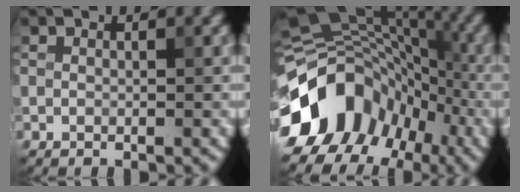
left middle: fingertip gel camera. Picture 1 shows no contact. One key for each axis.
{"total": 13.8, "fx": -5.9, "fy": 10.3, "fz": 7.1, "tx": -0.134, "ty": 0.014, "tz": -0.111}